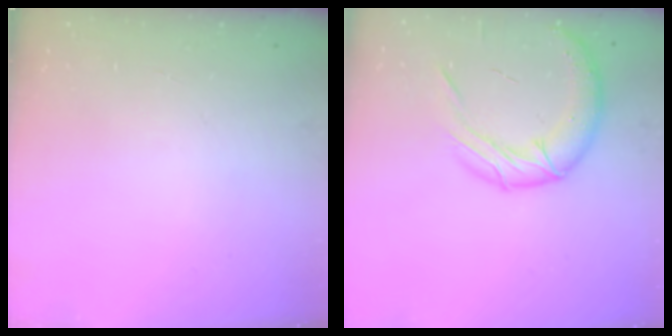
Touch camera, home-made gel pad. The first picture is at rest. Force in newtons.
{"total": 16.1, "press": 15.9, "slide": 2.5}